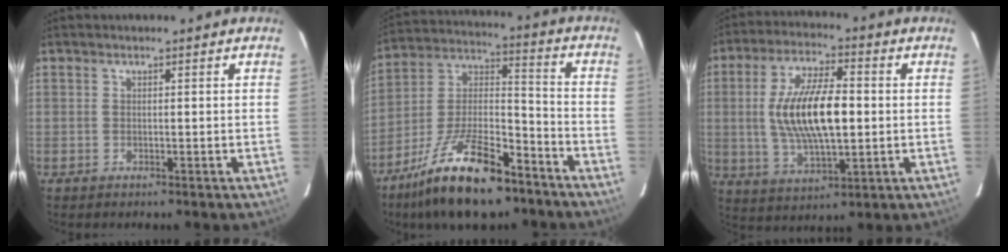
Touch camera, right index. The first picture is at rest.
{"total": 20.5, "force": [-13.6, 7.4, 13.4], "torque": [-0.261, -0.004, -0.231]}
{"total": 15.2, "force": [0.2, 6.0, 14.0], "torque": [-0.267, 0.002, 0.010]}